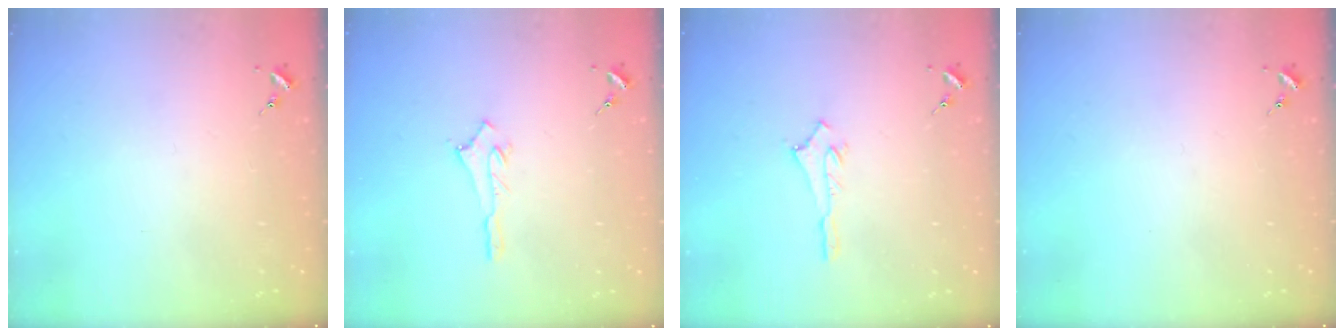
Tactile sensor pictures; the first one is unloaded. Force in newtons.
{"total": 2.6, "press": 2.6, "slide": 0.2}
{"total": 2.6, "press": 2.6, "slide": 0.3}
{"total": 0.0}